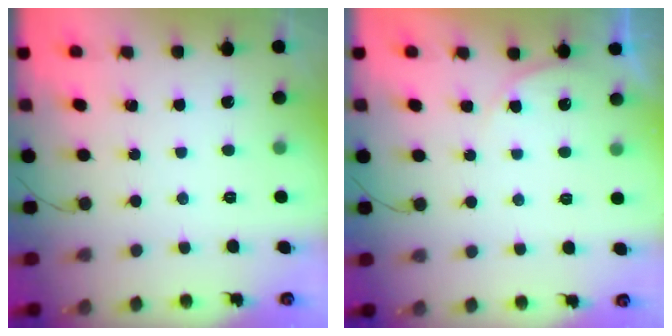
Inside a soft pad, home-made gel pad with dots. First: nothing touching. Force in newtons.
{"total": 3.9, "press": 3.8, "slide": 0.5}